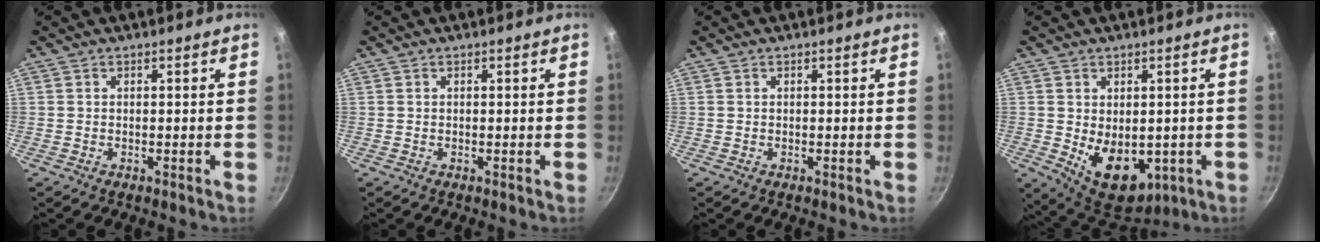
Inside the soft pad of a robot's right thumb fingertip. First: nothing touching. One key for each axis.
{"total": 0.0}
{"total": 0.0}
{"total": 12.0, "fx": -1.9, "fy": 7.9, "fz": 8.8, "tx": -0.100, "ty": -0.018, "tz": -0.001}